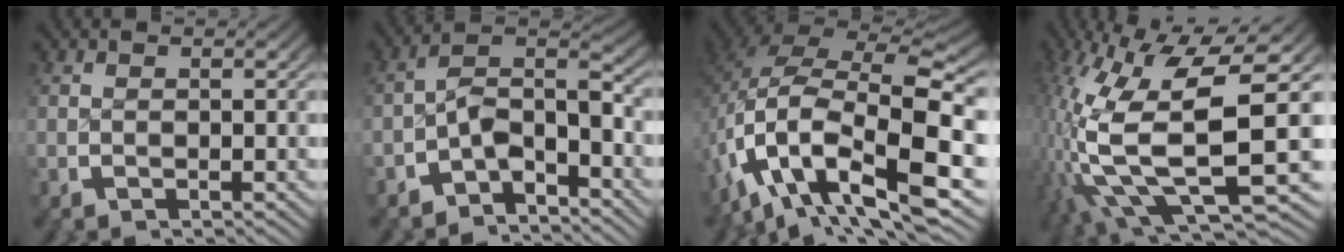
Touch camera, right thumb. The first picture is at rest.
{"total": 8.1, "force": [-2.2, 5.9, 5.1], "torque": [-0.079, -0.019, -0.047]}
{"total": 18.6, "force": [-1.8, 11.9, 14.1], "torque": [-0.265, -0.059, -0.010]}
{"total": 16.6, "force": [-1.1, 9.4, 13.6], "torque": [-0.301, -0.071, 0.023]}